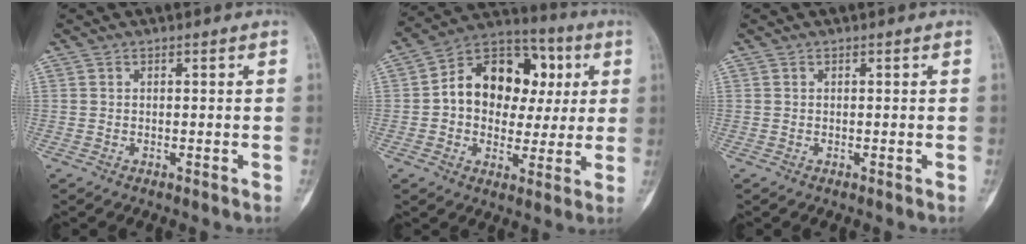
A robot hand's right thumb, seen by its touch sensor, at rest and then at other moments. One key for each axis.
{"total": 17.7, "fx": 2.7, "fy": 13.0, "fz": 11.7, "tx": -0.128, "ty": 0.025, "tz": 0.036}
{"total": 0.0}